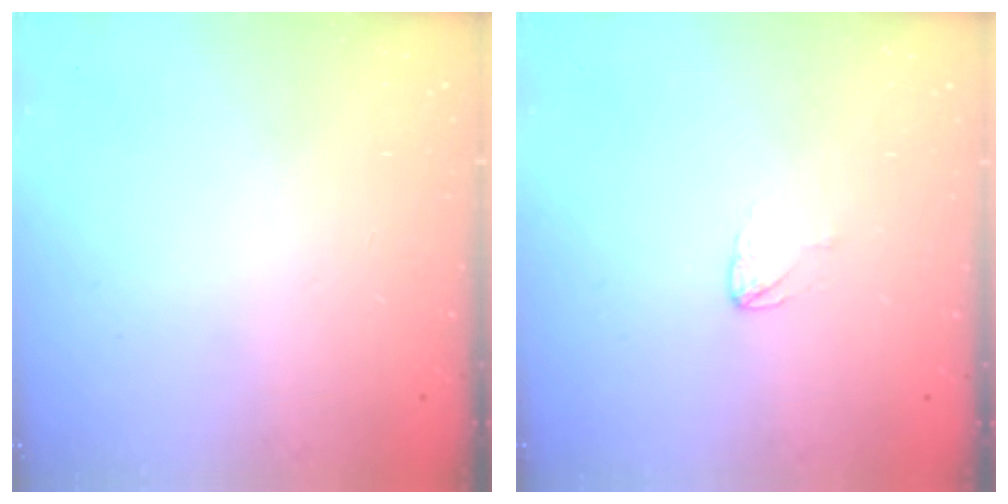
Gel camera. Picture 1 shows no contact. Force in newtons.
{"total": 2.0, "press": 2.0, "slide": 0.1}